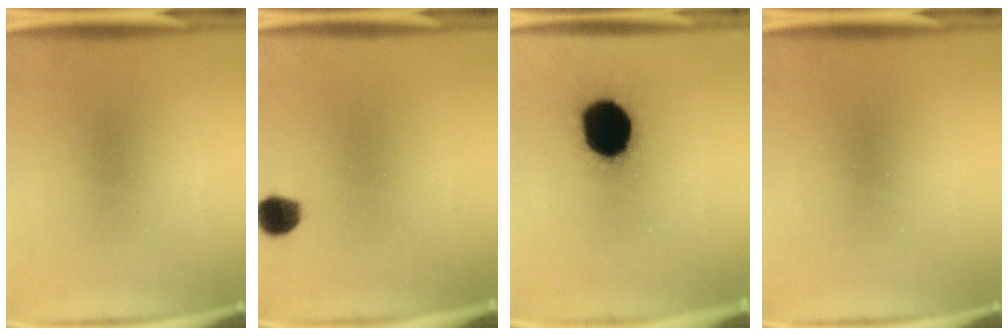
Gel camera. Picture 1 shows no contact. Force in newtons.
{"total": 5.1}
{"total": 19.7}
{"total": 0.0}